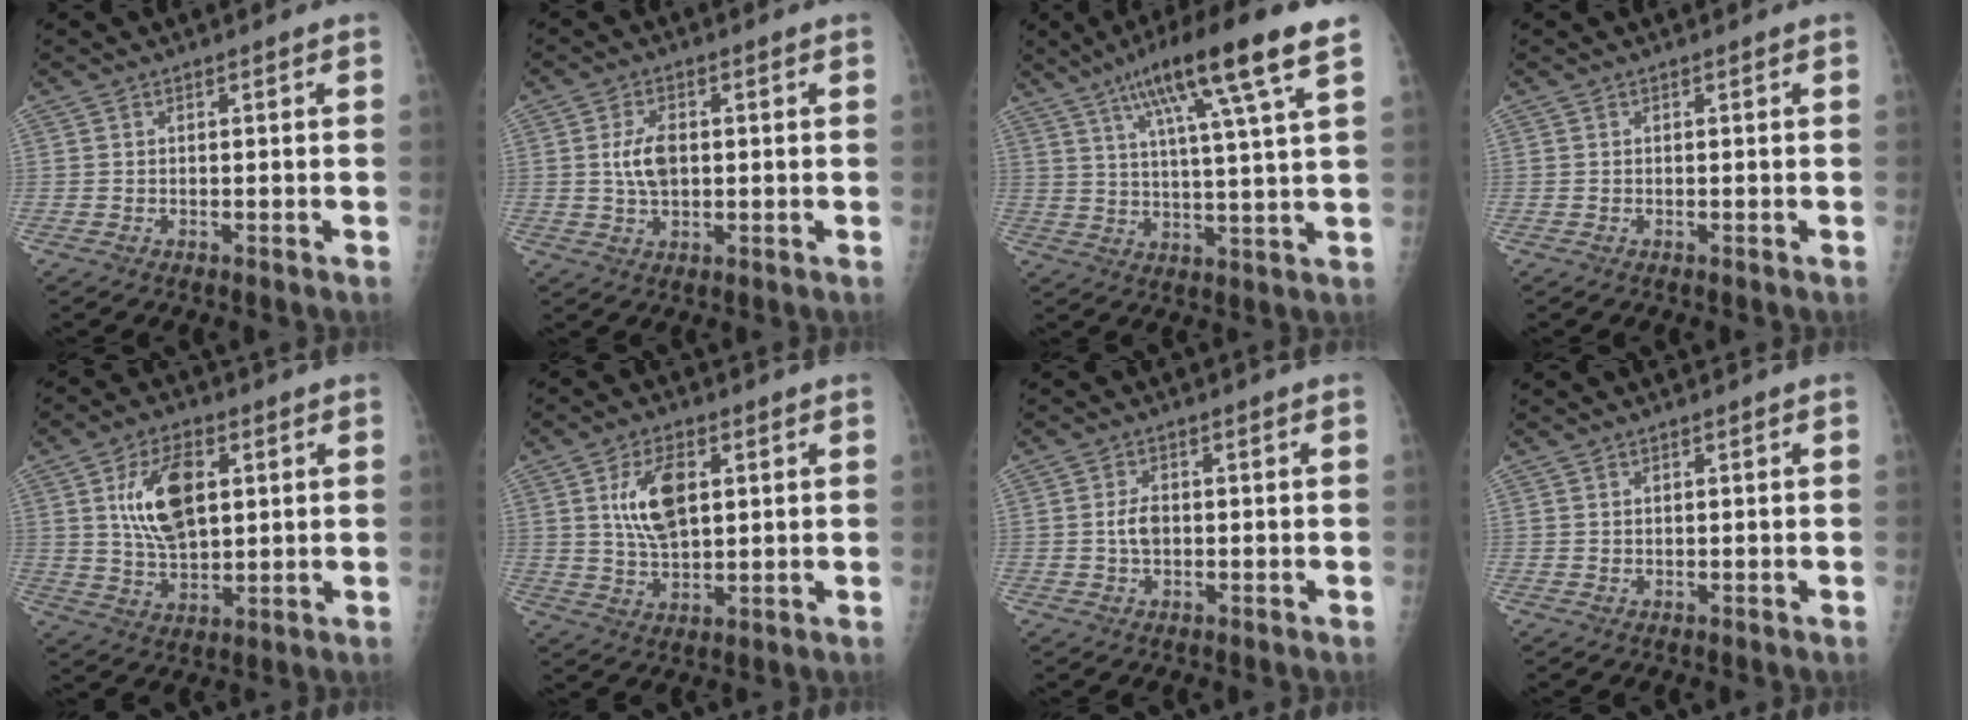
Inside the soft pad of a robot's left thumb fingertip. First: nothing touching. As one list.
[{"total": 5.5, "force": [0.6, 3.2, 4.5], "torque": [-0.082, 0.000, 0.013]}, {"total": 16.2, "force": [8.7, 1.0, 13.7], "torque": [-0.226, -0.016, 0.136]}, {"total": 0.0}, {"total": 12.7, "force": [3.5, 7.0, 10.0], "torque": [-0.161, -0.011, 0.068]}, {"total": 10.0, "force": [2.8, 5.3, 8.0], "torque": [-0.135, -0.009, 0.055]}, {"total": 3.2, "force": [0.0, 2.0, 2.5], "torque": [-0.045, 0.003, 0.001]}, {"total": 0.8, "force": [0.5, 0.4, 0.5], "torque": [-0.004, -0.003, 0.009]}]